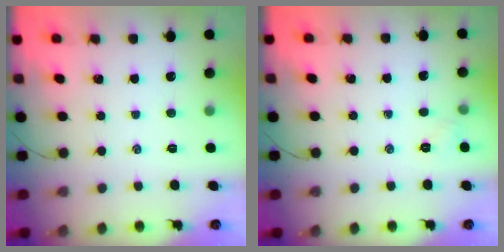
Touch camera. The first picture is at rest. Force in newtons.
{"total": 2.9, "press": 2.7, "slide": 1.0}